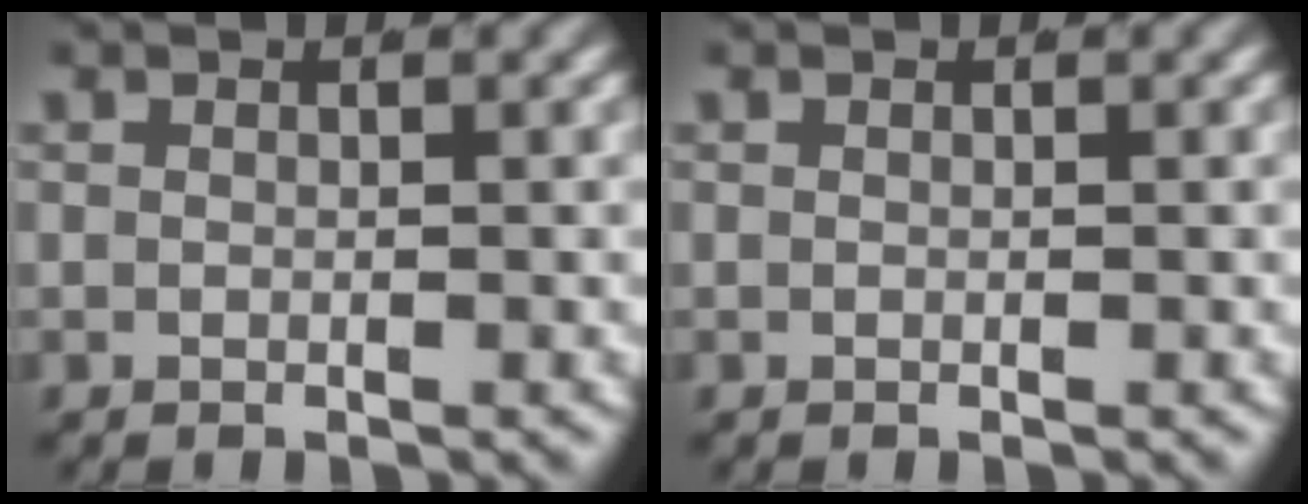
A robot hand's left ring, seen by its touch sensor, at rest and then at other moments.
{"total": 0.0}